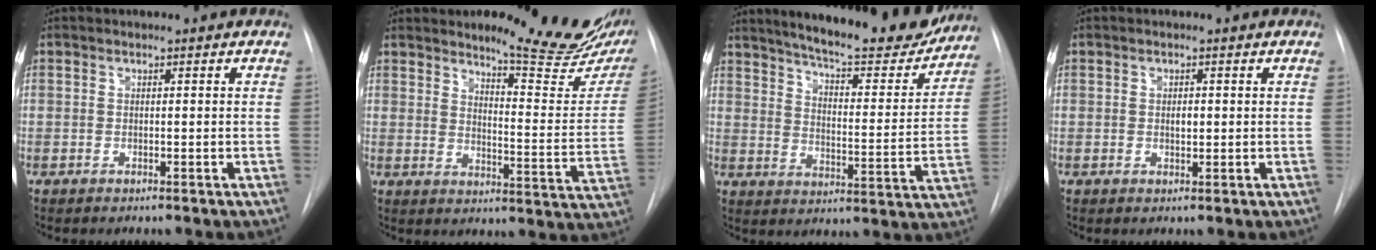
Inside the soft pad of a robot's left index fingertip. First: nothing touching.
{"total": 16.1, "force": [13.3, 2.3, 8.8], "torque": [-0.104, -0.083, 0.160]}
{"total": 21.5, "force": [19.0, 3.5, 9.5], "torque": [-0.143, -0.047, 0.247]}
{"total": 1.3, "force": [-0.7, 0.6, 1.0], "torque": [-0.016, -0.007, -0.008]}